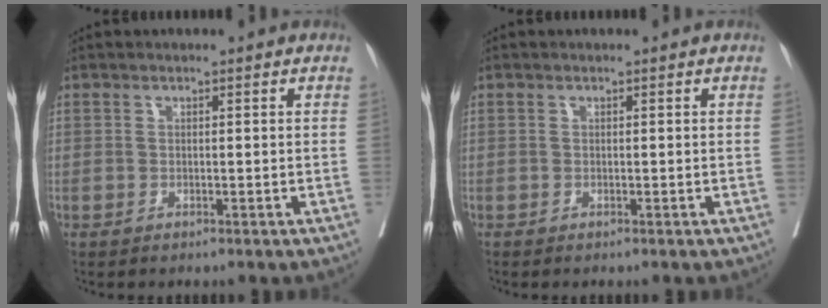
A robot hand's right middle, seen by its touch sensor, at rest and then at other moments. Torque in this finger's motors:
{"motor_torque": [-1.13, -0.46, 0.06, 0.02]}